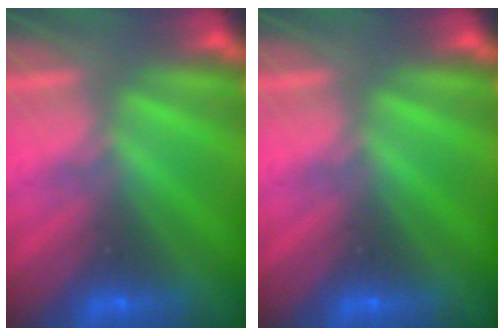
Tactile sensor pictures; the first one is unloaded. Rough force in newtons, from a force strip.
{"total": 0.0}